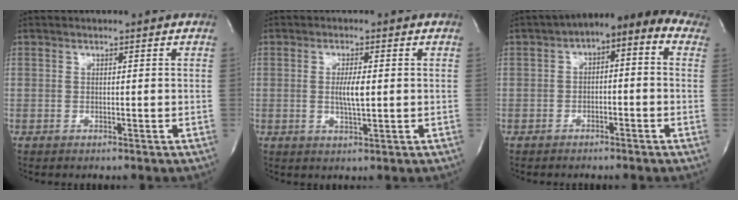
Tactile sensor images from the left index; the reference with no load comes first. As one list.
[{"total": 3.8, "force": [0.1, 0.6, 3.8], "torque": [-0.070, -0.003, 0.003]}, {"total": 9.4, "force": [3.4, 4.4, 7.5], "torque": [-0.096, 0.045, 0.038]}]